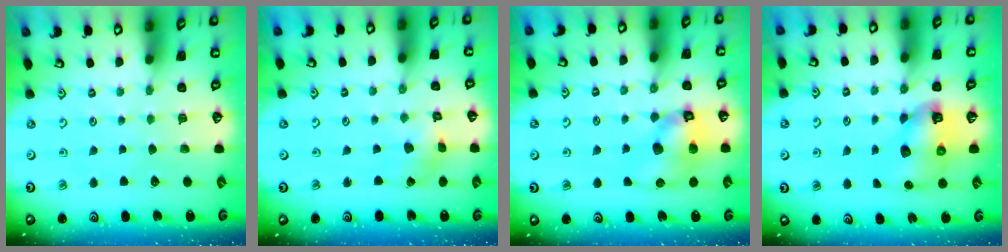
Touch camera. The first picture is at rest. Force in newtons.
{"total": 2.6, "press": 2.6, "slide": 0.5}
{"total": 10.5, "press": 10.4, "slide": 1.7}
{"total": 9.9, "press": 9.8, "slide": 1.3}